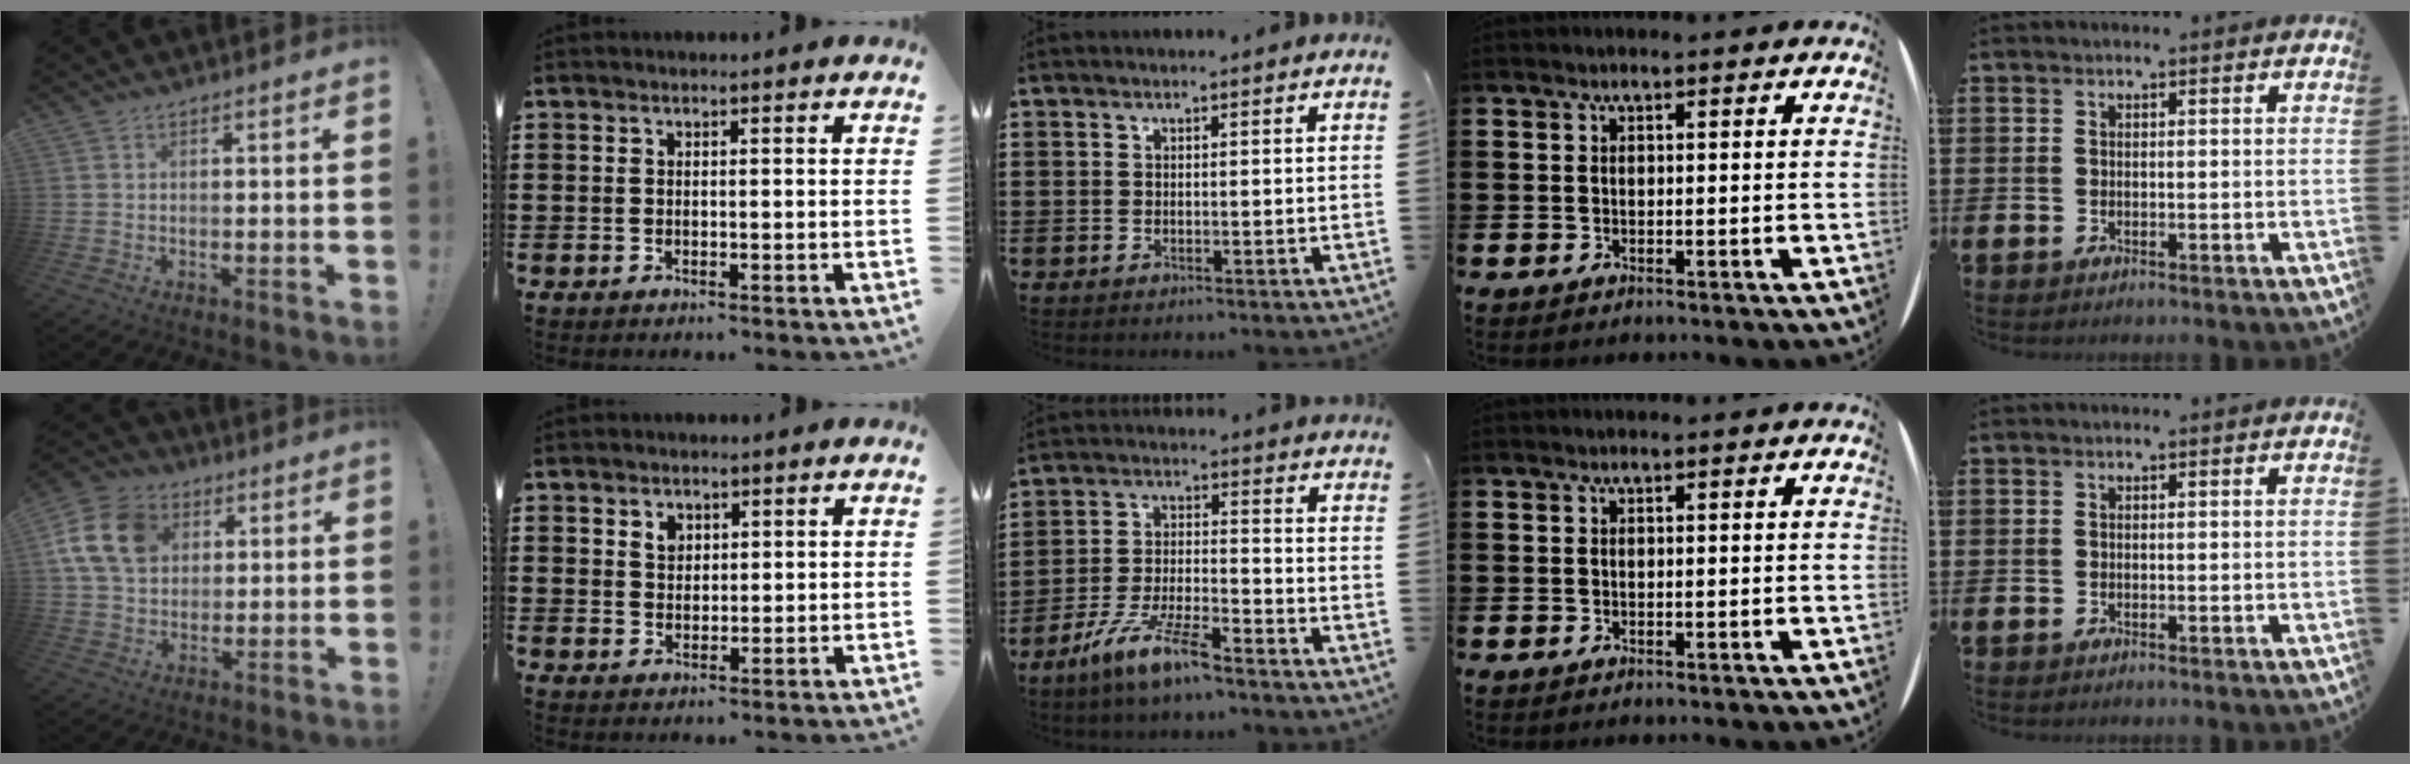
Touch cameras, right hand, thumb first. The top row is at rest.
{"thumb": {"total": 15.4, "force": [5.0, 11.9, 8.3], "torque": [-0.140, -0.004, 0.104]}, "index": {"total": 2.3, "force": [1.3, 1.7, 0.9], "torque": [-0.023, 0.007, 0.024]}, "middle": {"total": 8.7, "force": [-6.9, 1.1, 5.1], "torque": [-0.116, -0.006, -0.137]}}